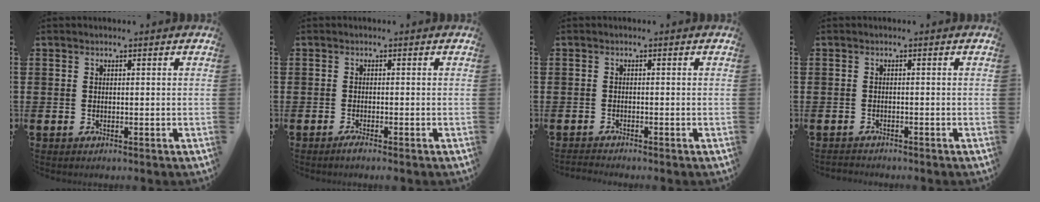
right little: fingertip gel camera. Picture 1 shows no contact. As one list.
[{"total": 0.9, "force": [-0.6, 0.0, 0.7], "torque": [-0.011, -0.003, -0.011]}, {"total": 0.8, "force": [-0.7, 0.0, 0.1], "torque": [-0.003, -0.003, -0.015]}, {"total": 0.7, "force": [-0.7, 0.1, -0.1], "torque": [-0.002, 0.000, -0.016]}]